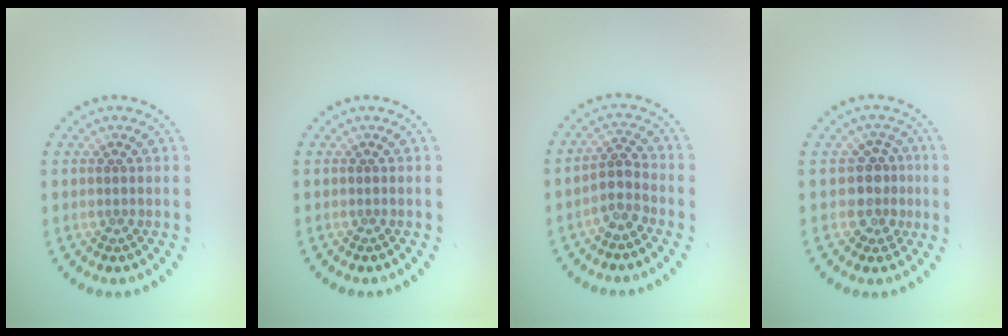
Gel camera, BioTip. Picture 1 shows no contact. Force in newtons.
{"total": 0.0}
{"total": 2.2, "press": 1.8, "slide": 1.2}
{"total": 2.6, "press": 2.1, "slide": 1.5}